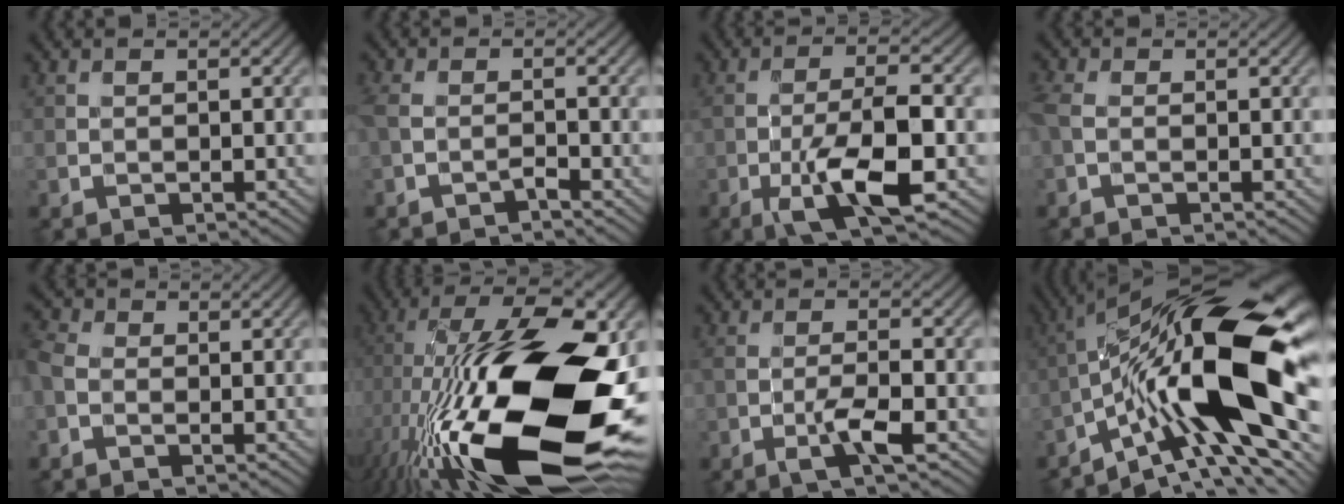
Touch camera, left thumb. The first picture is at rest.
{"total": 2.4, "force": [-1.6, 0.6, 1.6], "torque": [-0.042, 0.001, -0.043]}
{"total": 10.1, "force": [-4.0, 2.8, 8.8], "torque": [-0.155, 0.001, -0.075]}
{"total": 2.9, "force": [-0.6, 1.5, 2.5], "torque": [-0.063, -0.001, -0.021]}
{"total": 3.8, "force": [-0.9, 2.6, 2.6], "torque": [-0.061, 0.005, -0.030]}
{"total": 22.6, "force": [-3.8, 9.6, 20.1], "torque": [-0.372, -0.003, -0.074]}
{"total": 4.3, "force": [-2.0, 0.8, 3.7], "torque": [-0.074, 0.005, -0.042]}
{"total": 19.6, "force": [-3.2, 6.4, 18.2], "torque": [-0.314, 0.021, -0.064]}